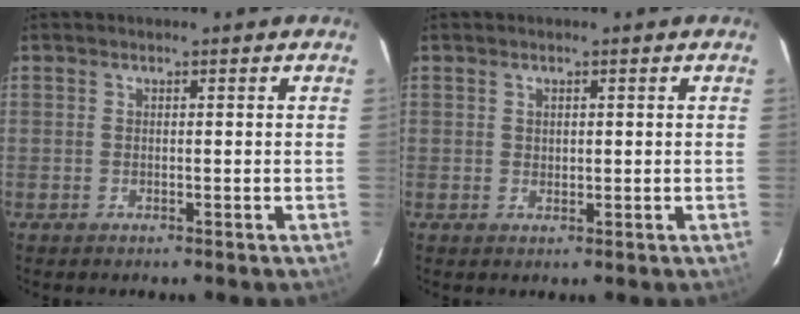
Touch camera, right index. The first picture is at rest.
{"total": 1.1, "force": [0.5, 0.8, 0.4], "torque": [-0.004, 0.003, 0.010]}